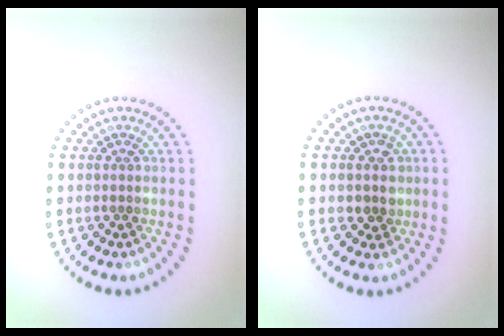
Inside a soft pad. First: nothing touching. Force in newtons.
{"total": 1.9, "press": 1.7, "slide": 0.8}